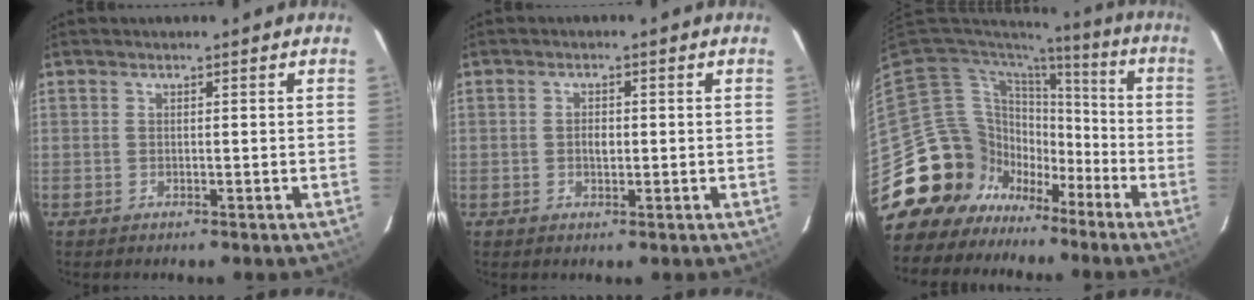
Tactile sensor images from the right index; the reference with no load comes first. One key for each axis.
{"total": 1.9, "fx": -0.1, "fy": 1.2, "fz": 1.5, "tx": -0.025, "ty": 0.004, "tz": -0.002}
{"total": 18.8, "fx": -8.9, "fy": 15.9, "fz": 4.5, "tx": -0.133, "ty": 0.042, "tz": -0.139}